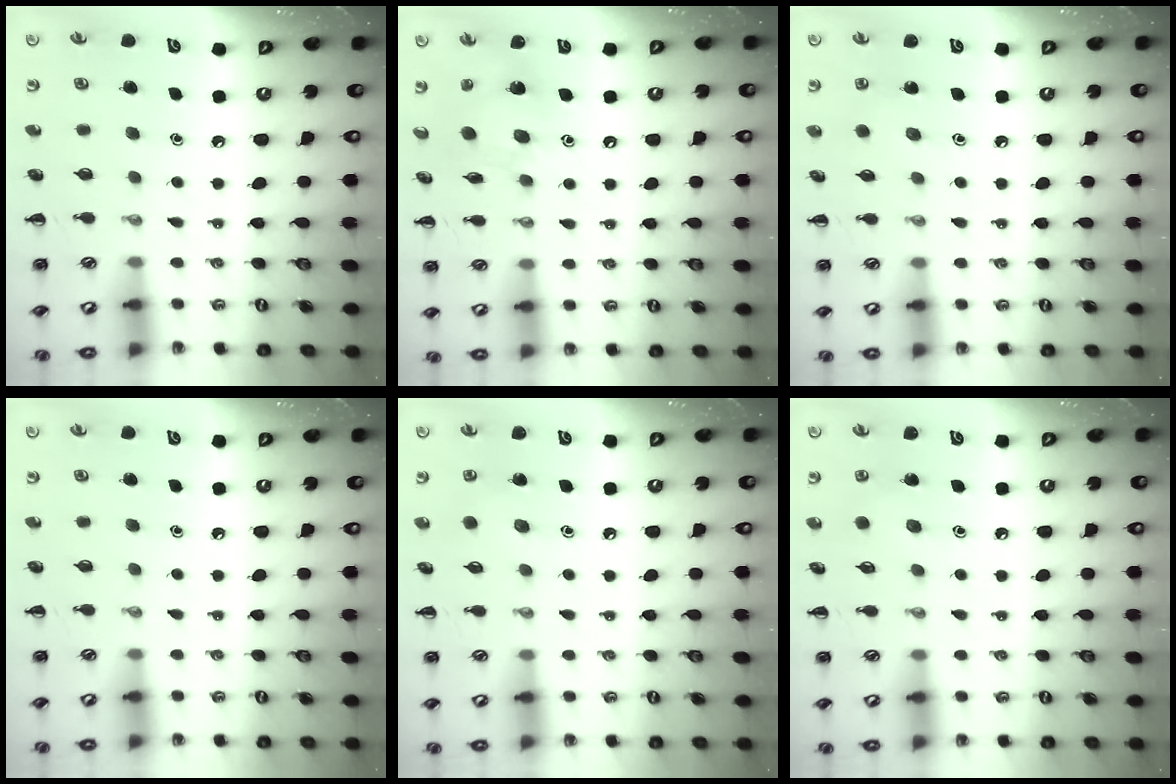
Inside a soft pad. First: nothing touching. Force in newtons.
{"total": 8.2, "press": 8.0, "slide": 1.4}
{"total": 4.4, "press": 4.2, "slide": 1.1}
{"total": 0.0}
{"total": 6.2, "press": 6.1, "slide": 1.3}
{"total": 4.1, "press": 3.9, "slide": 1.1}